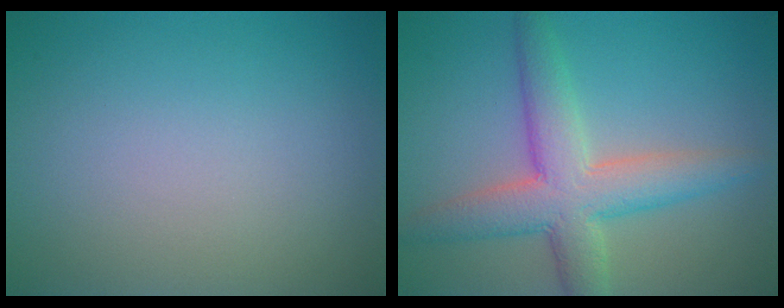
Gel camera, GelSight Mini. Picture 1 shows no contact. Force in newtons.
{"total": 6.3, "press": 6.3, "slide": 0.1}